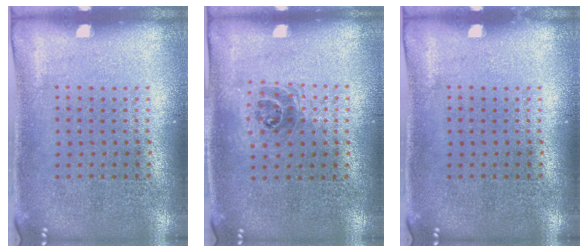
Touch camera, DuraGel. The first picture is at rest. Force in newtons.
{"total": 1.1, "press": 0.9, "slide": 0.6}
{"total": 0.0}